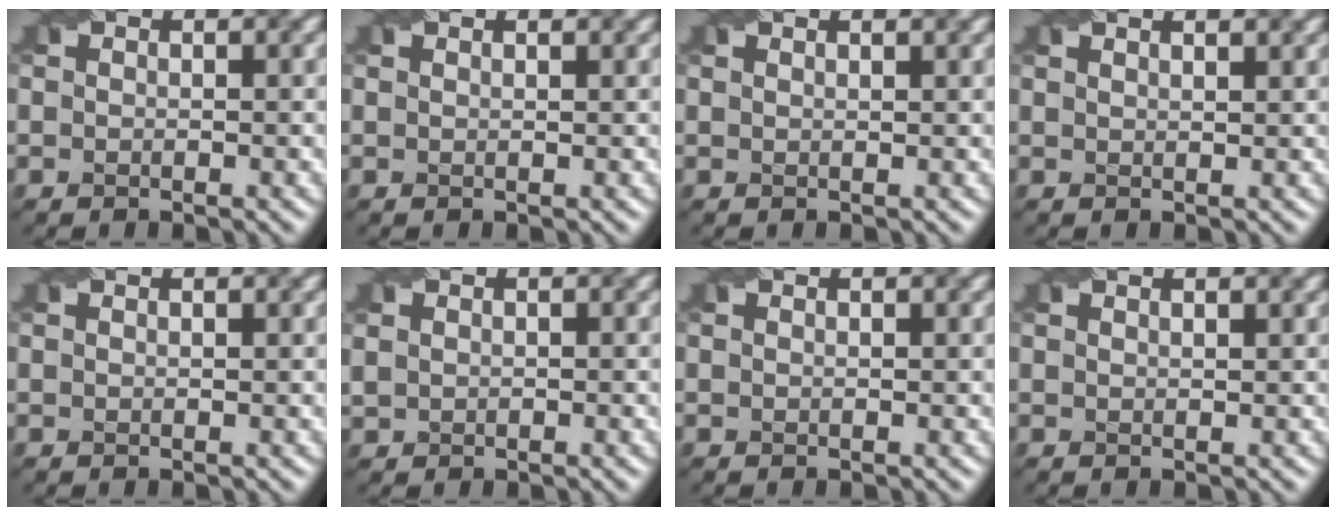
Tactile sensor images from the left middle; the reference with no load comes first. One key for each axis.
{"total": 1.5, "fx": 1.2, "fy": 0.5, "fz": 0.8, "tx": -0.004, "ty": -0.004, "tz": 0.004}
{"total": 2.1, "fx": 1.5, "fy": 0.8, "fz": 1.2, "tx": -0.004, "ty": 0.003, "tz": -0.001}
{"total": 3.6, "fx": 2.4, "fy": 1.6, "fz": 2.1, "tx": -0.009, "ty": 0.026, "tz": 0.003}
{"total": 1.2, "fx": 1.0, "fy": 0.3, "fz": 0.6, "tx": -0.005, "ty": -0.007, "tz": 0.006}
{"total": 1.0, "fx": 0.6, "fy": 0.8, "fz": 0.2, "tx": -0.004, "ty": 0.002, "tz": 0.016}
{"total": 0.9, "fx": 0.7, "fy": 0.2, "fz": 0.4, "tx": -0.006, "ty": -0.005, "tz": 0.007}
{"total": 2.8, "fx": 1.9, "fy": 1.2, "fz": 1.6, "tx": -0.004, "ty": 0.015, "tz": -0.003}